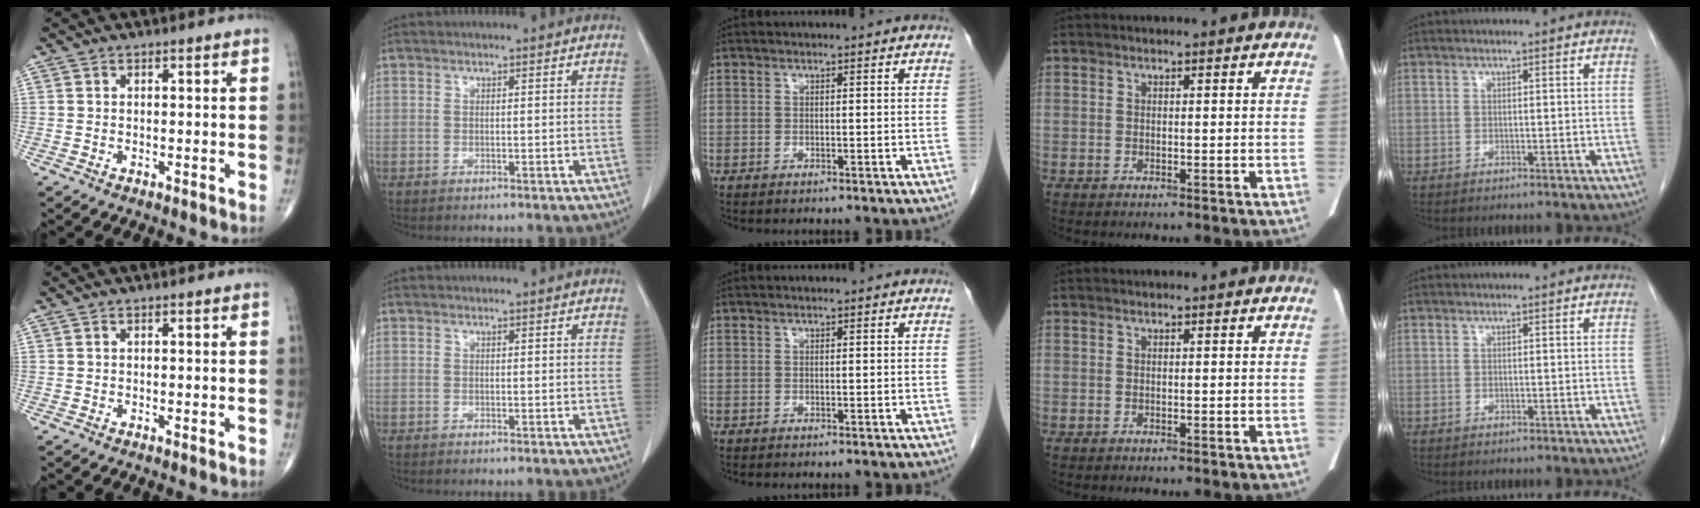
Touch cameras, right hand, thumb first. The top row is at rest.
{}